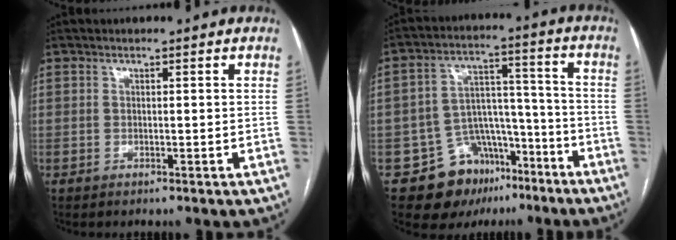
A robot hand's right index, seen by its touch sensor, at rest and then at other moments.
{"total": 12.2, "force": [-7.7, 8.4, 4.3], "torque": [-0.055, 0.057, -0.111]}